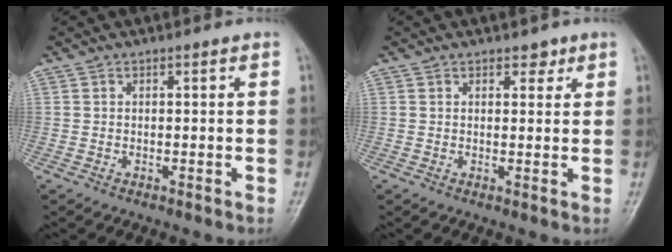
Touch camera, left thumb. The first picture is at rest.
{"total": 2.1, "force": [1.4, 1.3, 0.8], "torque": [0.006, -0.007, 0.016]}